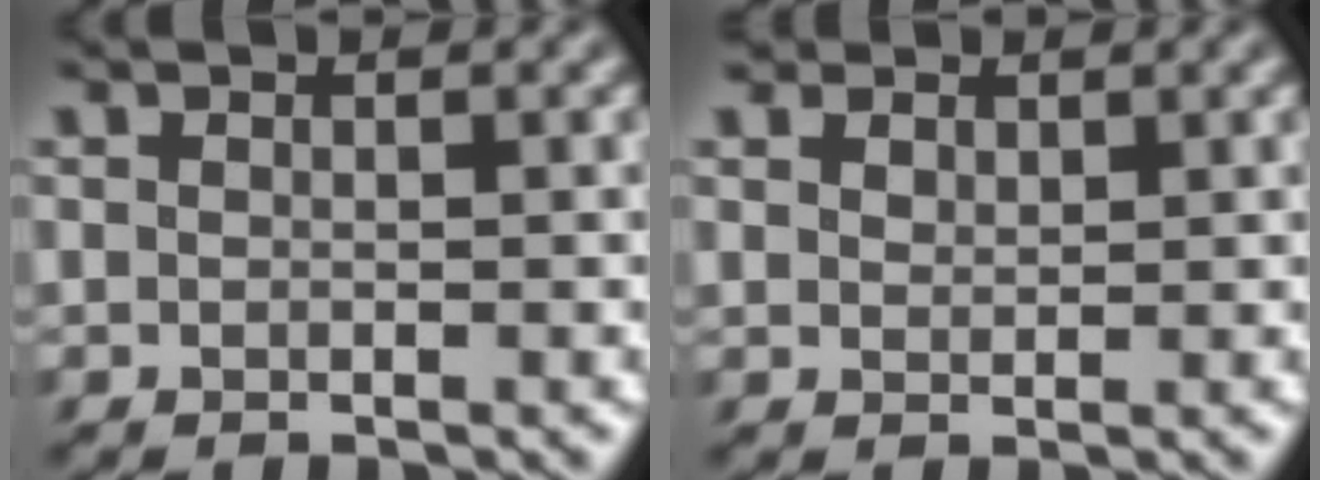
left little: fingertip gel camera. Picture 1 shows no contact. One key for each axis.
{"total": 3.8, "fx": 2.3, "fy": 2.5, "fz": 1.7, "tx": -0.068, "ty": 0.014, "tz": 0.036}